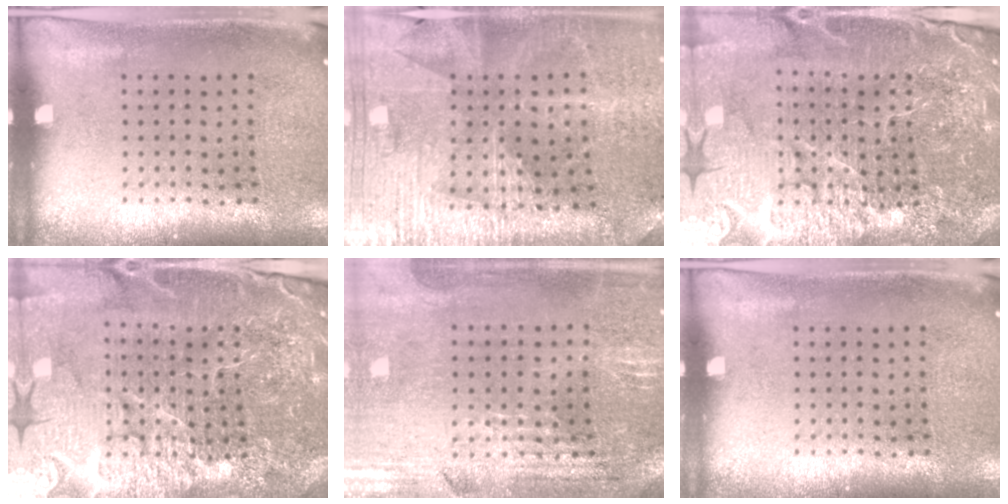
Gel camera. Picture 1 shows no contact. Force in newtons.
{"total": 2.3, "press": 2.3, "slide": 0.5}
{"total": 5.9, "press": 5.3, "slide": 2.6}
{"total": 5.9, "press": 5.3, "slide": 2.6}
{"total": 1.3, "press": 1.3, "slide": 0.3}
{"total": 0.0}